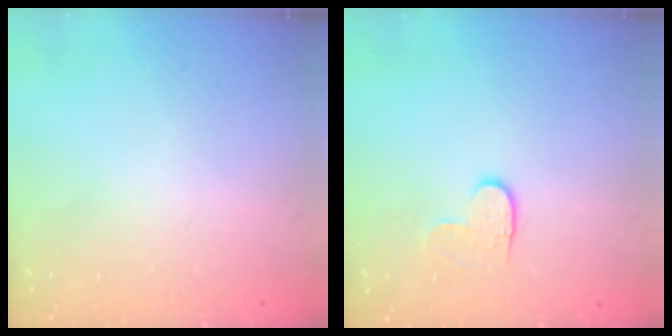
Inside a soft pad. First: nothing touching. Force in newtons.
{"total": 3.6, "press": 3.6, "slide": 0.4}